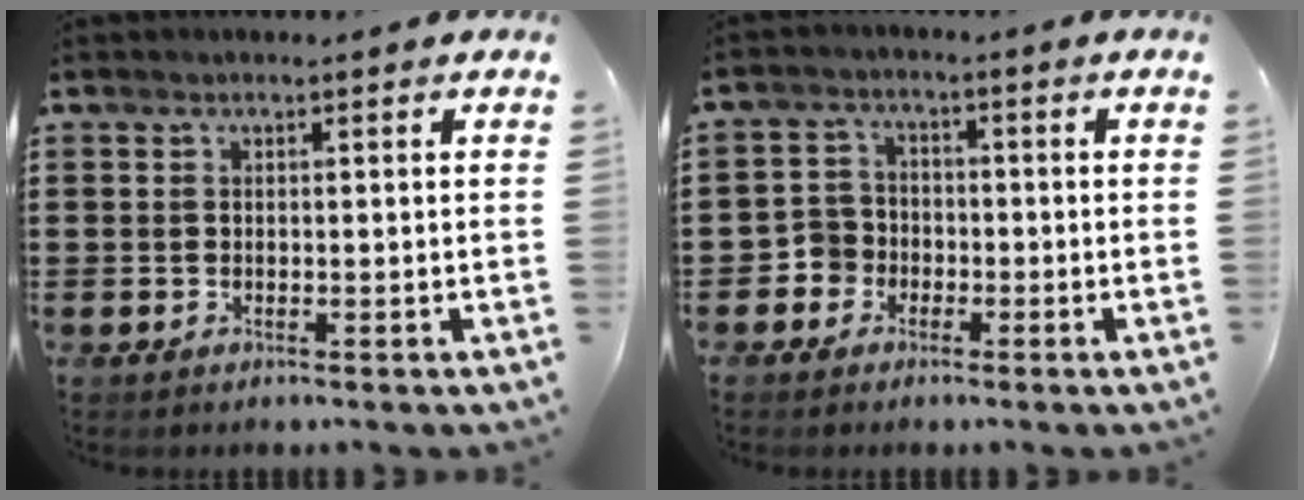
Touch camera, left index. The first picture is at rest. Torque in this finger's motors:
{"motor_torque": [-0.25, 0.41, 0.01, -0.01]}